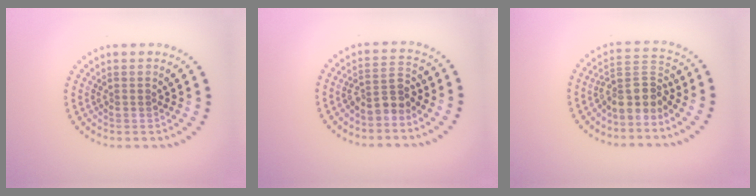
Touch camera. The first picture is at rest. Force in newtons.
{"total": 2.9, "press": 2.4, "slide": 1.6}
{"total": 3.7, "press": 2.9, "slide": 2.3}